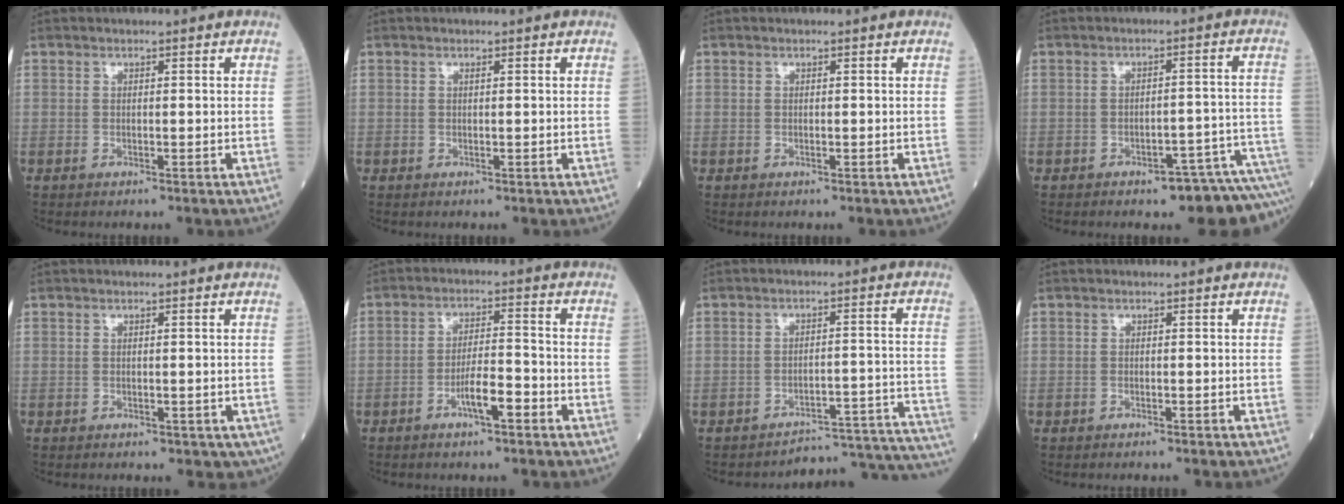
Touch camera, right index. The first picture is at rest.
{"total": 0.0}
{"total": 0.0}
{"total": 9.2, "force": [-8.3, 1.0, 3.9], "torque": [-0.020, 0.028, -0.099]}
{"total": 2.6, "force": [-1.4, 1.6, 1.5], "torque": [-0.006, -0.002, -0.016]}
{"total": 5.0, "force": [-2.5, 0.8, 4.2], "torque": [-0.075, 0.004, -0.045]}
{"total": 16.3, "force": [-16.3, 0.0, 0.8], "torque": [0.030, 0.037, -0.194]}
{"total": 1.5, "force": [-1.4, 0.3, 0.6], "torque": [-0.010, -0.002, -0.016]}